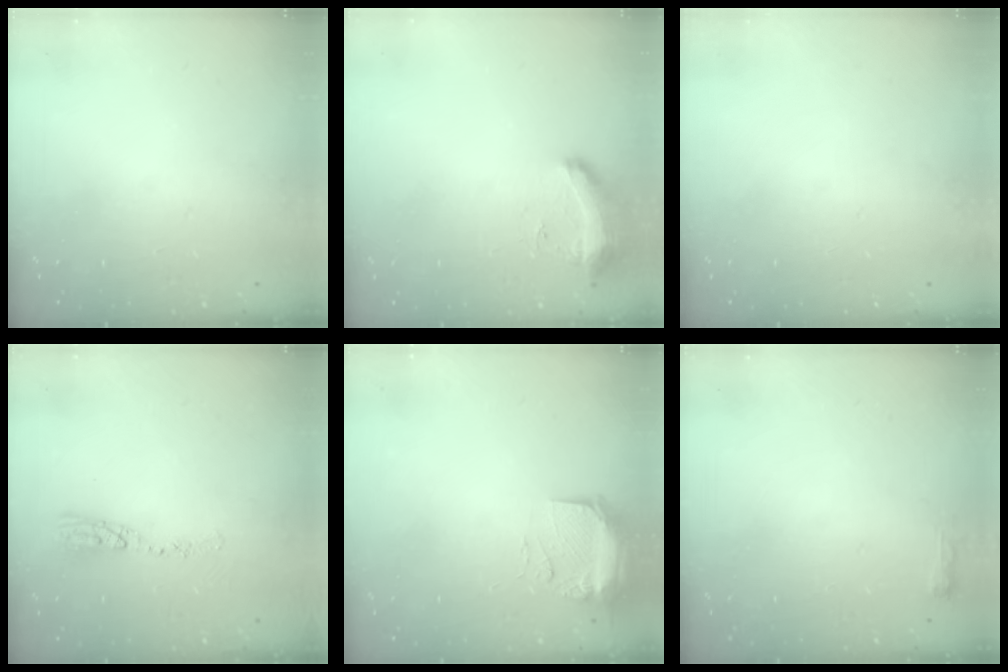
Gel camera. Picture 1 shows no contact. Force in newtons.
{"total": 8.8, "press": 8.8, "slide": 0.7}
{"total": 13.0, "press": 3.6, "slide": 12.5}
{"total": 8.1, "press": 8.1, "slide": 0.6}
{"total": 9.3, "press": 9.1, "slide": 1.7}
{"total": 9.8, "press": 2.8, "slide": 9.4}